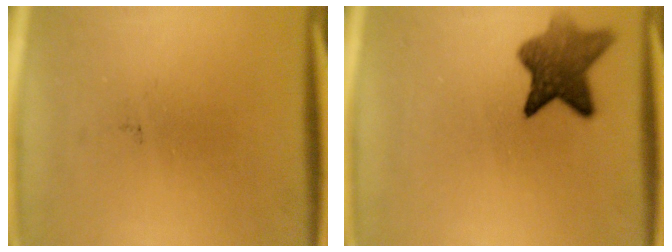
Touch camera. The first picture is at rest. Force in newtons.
{"total": 7.5}